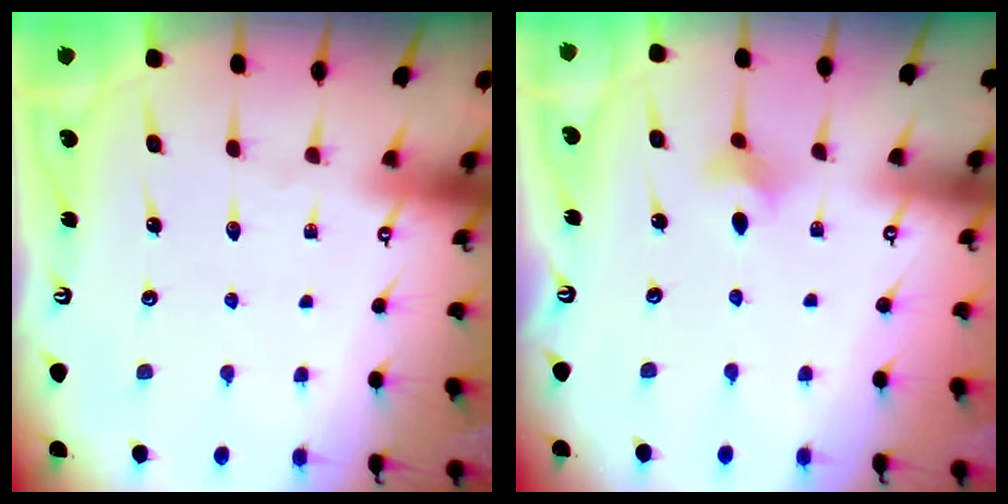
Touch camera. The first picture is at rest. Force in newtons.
{"total": 1.9, "press": 1.9, "slide": 0.4}